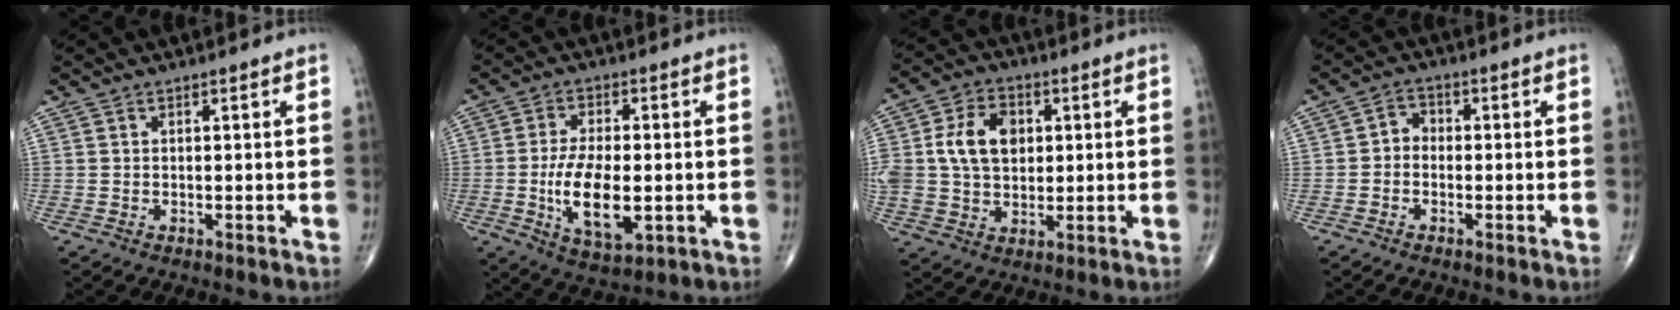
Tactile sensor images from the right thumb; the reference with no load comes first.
{"total": 14.3, "force": [-2.6, 6.6, 12.4], "torque": [-0.225, -0.003, -0.038]}
{"total": 13.4, "force": [2.5, 9.7, 9.0], "torque": [-0.157, 0.006, 0.046]}
{"total": 2.8, "force": [-0.7, 2.3, 1.4], "torque": [-0.007, 0.013, -0.026]}